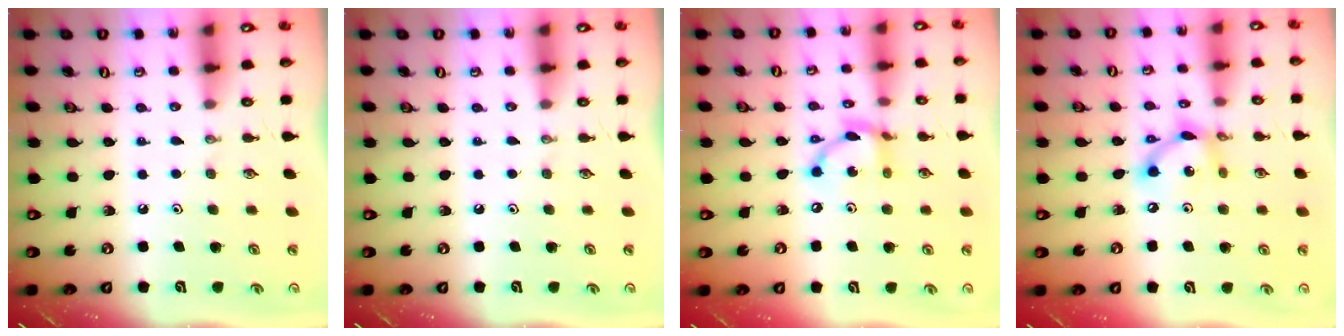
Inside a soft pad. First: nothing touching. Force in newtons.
{"total": 0.0}
{"total": 11.0, "press": 11.0, "slide": 0.7}
{"total": 9.8, "press": 9.8, "slide": 0.7}